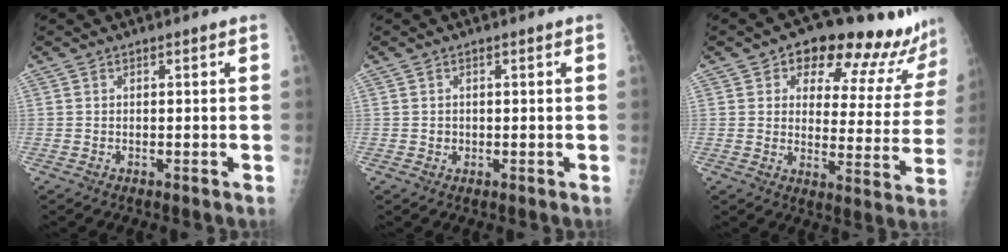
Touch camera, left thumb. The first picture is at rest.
{"total": 0.9, "force": [0.0, 0.9, 0.2], "torque": [-0.001, 0.002, 0.001]}
{"total": 18.2, "force": [14.8, 6.8, 8.1], "torque": [-0.042, -0.085, 0.177]}